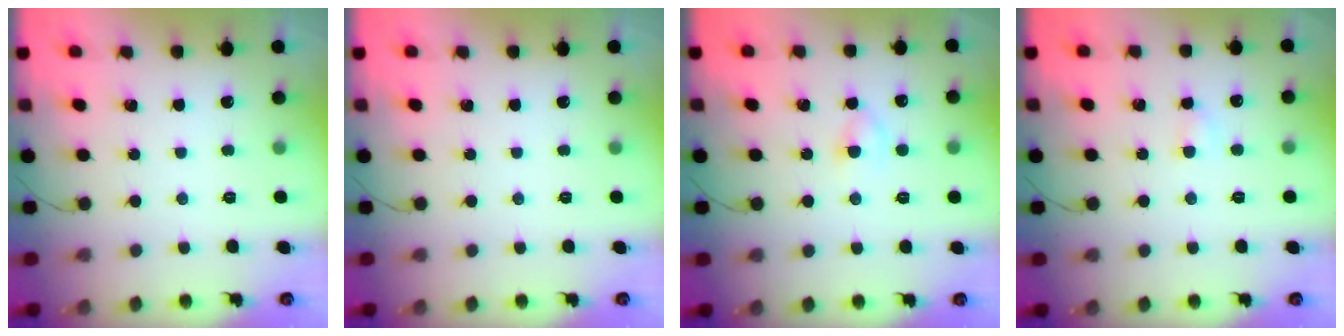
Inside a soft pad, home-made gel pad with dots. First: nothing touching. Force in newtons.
{"total": 0.0}
{"total": 3.6, "press": 3.3, "slide": 1.3}
{"total": 2.6, "press": 2.5, "slide": 0.8}